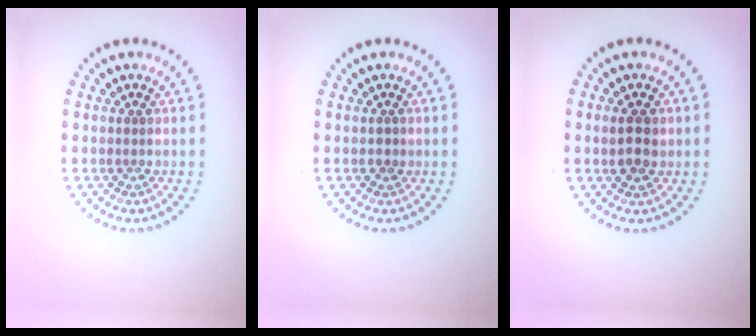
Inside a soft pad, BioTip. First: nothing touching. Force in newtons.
{"total": 0.7, "press": 0.7, "slide": 0.3}
{"total": 2.3, "press": 2.3, "slide": 0.4}